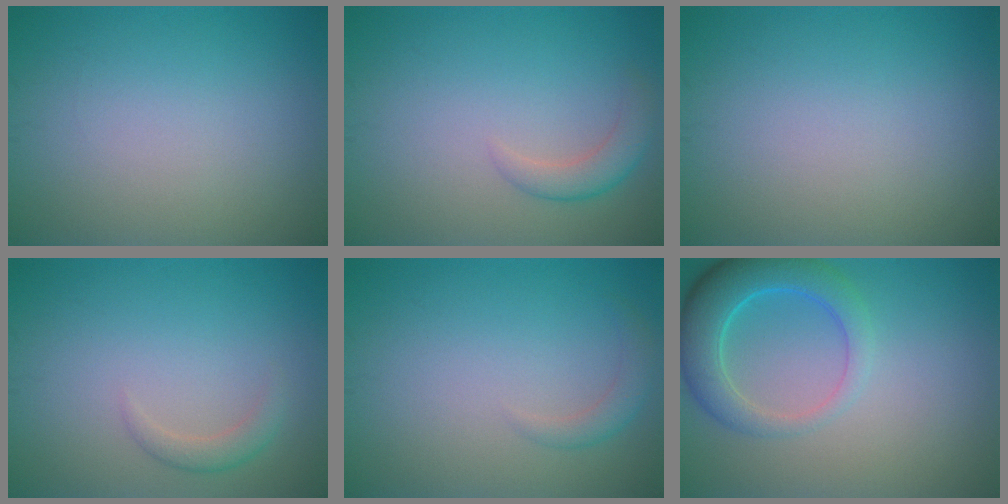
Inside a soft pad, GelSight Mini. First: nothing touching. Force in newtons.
{"total": 2.2, "press": 2.2, "slide": 0.1}
{"total": 0.0}
{"total": 1.5, "press": 1.5, "slide": 0.1}
{"total": 1.5, "press": 1.5, "slide": 0.1}
{"total": 5.2, "press": 5.2, "slide": 0.1}